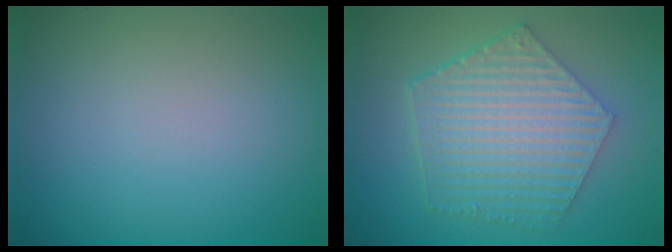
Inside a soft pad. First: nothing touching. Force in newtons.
{"total": 6.5, "press": 4.9, "slide": 4.3}